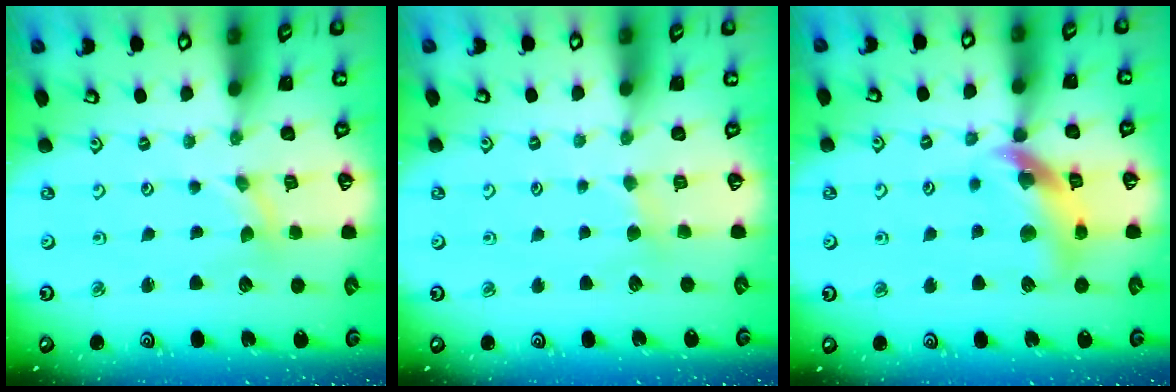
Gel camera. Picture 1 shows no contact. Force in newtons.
{"total": 2.5, "press": 2.4, "slide": 0.4}
{"total": 13.4, "press": 13.3, "slide": 1.7}